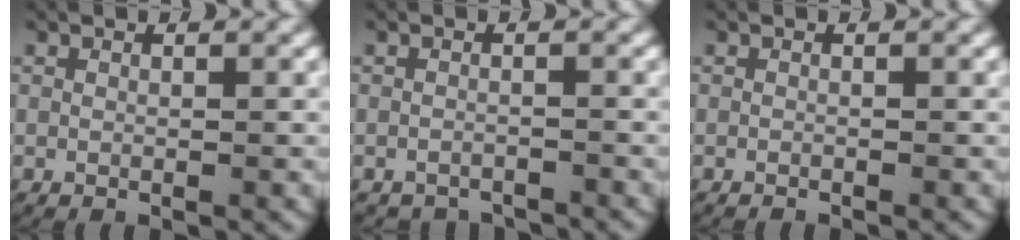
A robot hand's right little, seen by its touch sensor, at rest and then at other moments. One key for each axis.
{"total": 2.2, "fx": -2.2, "fy": 0.4, "fz": -0.1, "tx": 0.002, "ty": -0.009, "tz": -0.034}
{"total": 0.7, "fx": -0.7, "fy": 0.1, "fz": -0.1, "tx": -0.003, "ty": -0.006, "tz": -0.010}